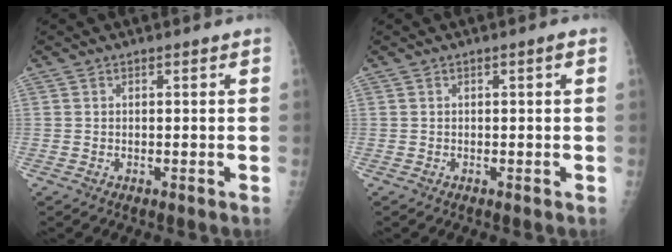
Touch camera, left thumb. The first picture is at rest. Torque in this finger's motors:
{"motor_torque": [-0.15, 0.00, -0.05, -0.01, 0.02]}